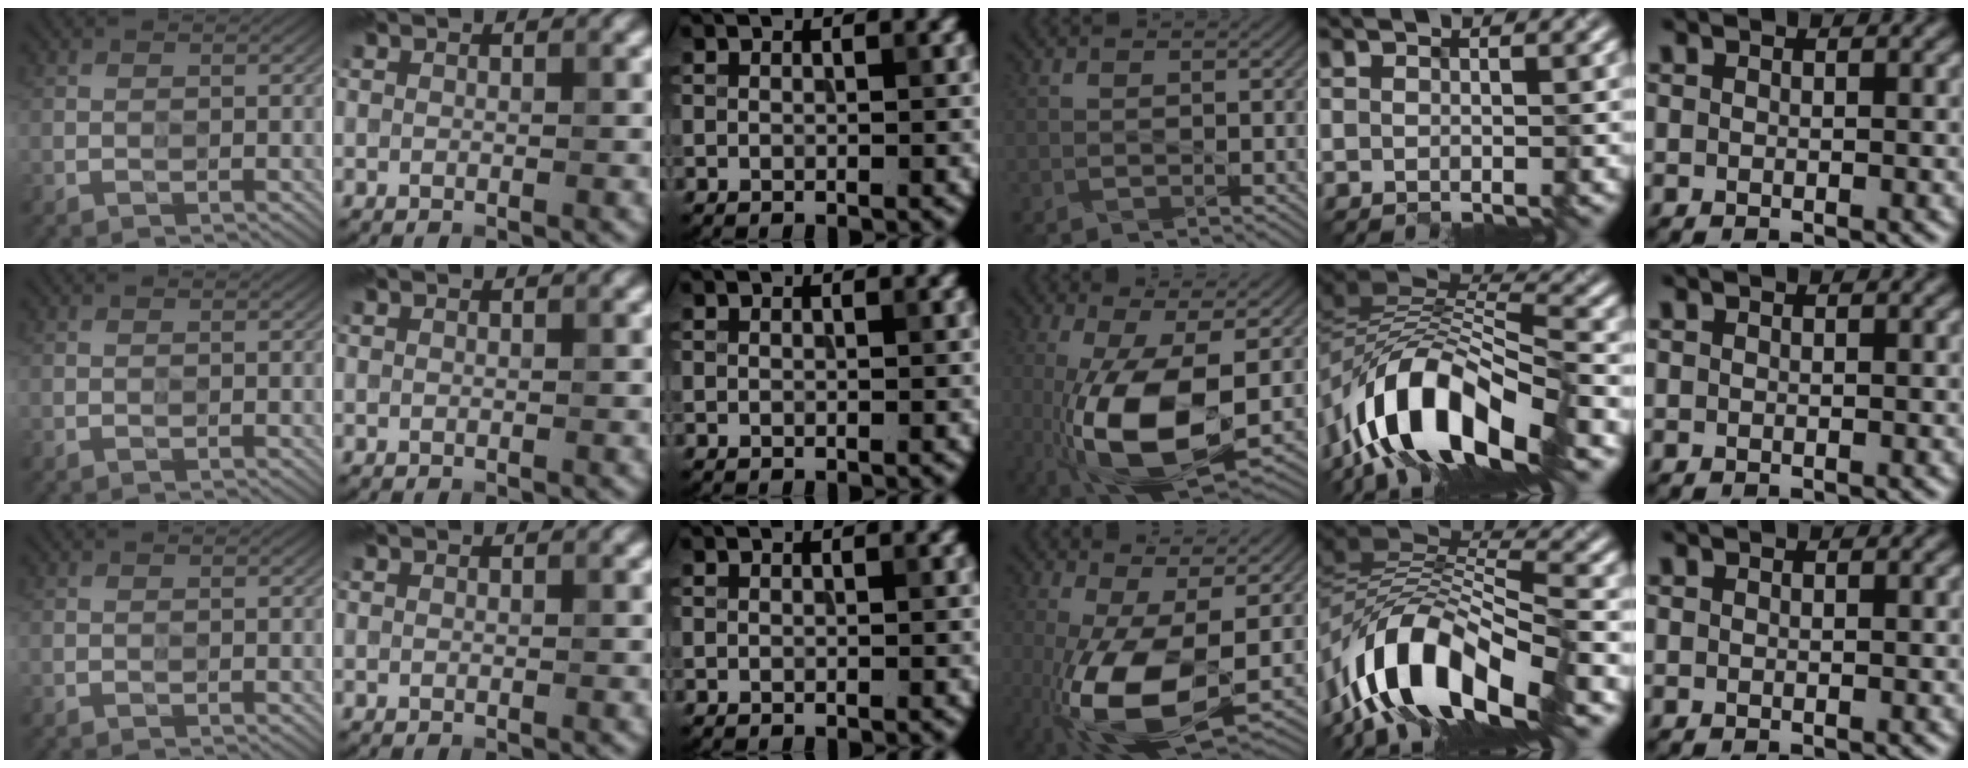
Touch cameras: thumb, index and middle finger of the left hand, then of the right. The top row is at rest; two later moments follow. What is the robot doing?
{"motion": "insert", "object": "pill capsule"}